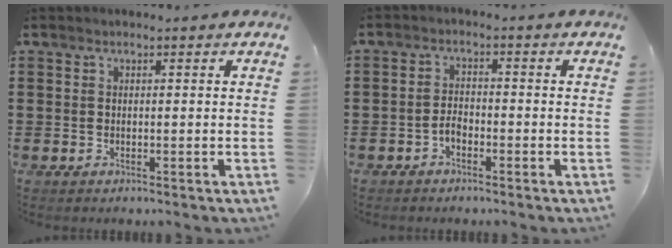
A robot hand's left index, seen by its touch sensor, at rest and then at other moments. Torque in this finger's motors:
{"motor_torque": [0.45, 0.50, 0.22, 0.06]}